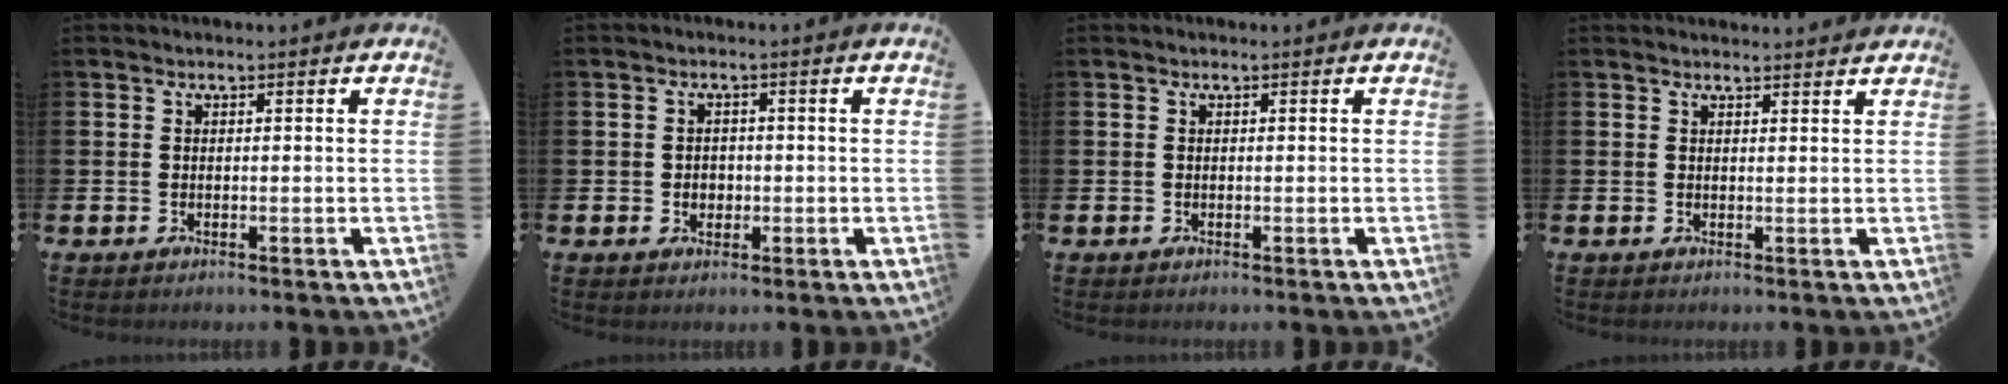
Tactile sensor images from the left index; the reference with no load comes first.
{"total": 1.9, "force": [-0.2, 1.7, 0.8], "torque": [-0.006, 0.004, -0.011]}
{"total": 0.0}
{"total": 1.3, "force": [1.3, 0.0, 0.0], "torque": [0.009, -0.009, 0.022]}